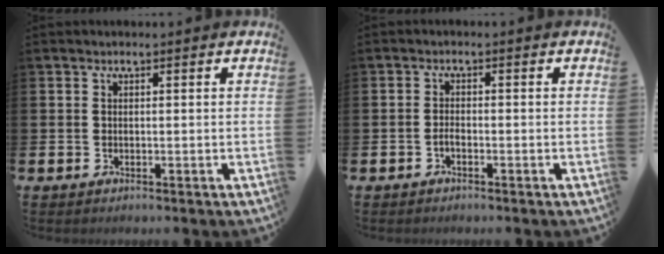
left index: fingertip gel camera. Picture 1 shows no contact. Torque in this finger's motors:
{"motor_torque": [0.16, 0.02, 0.00, 0.05]}